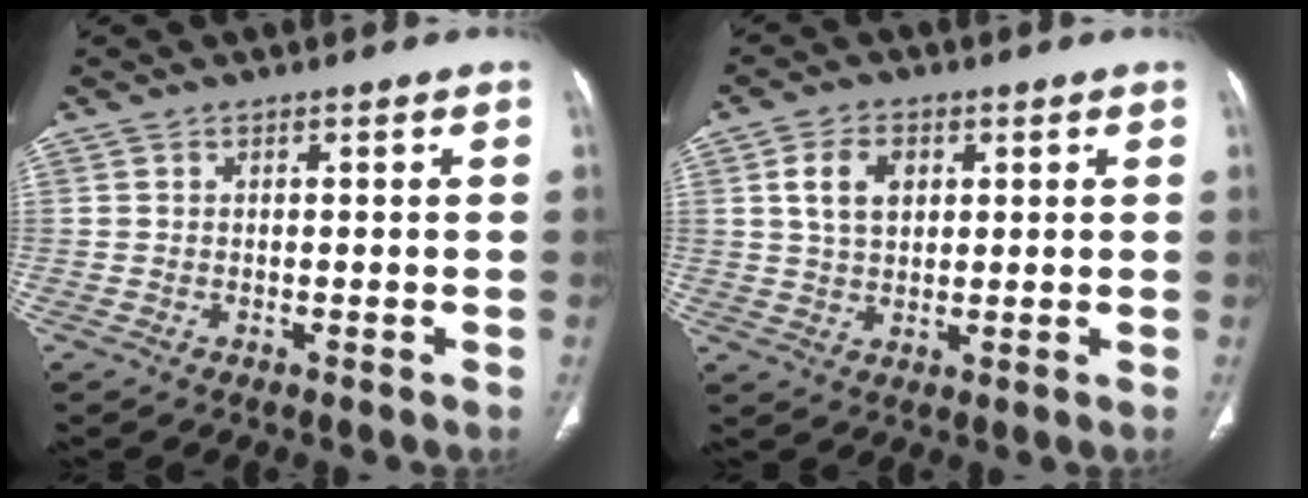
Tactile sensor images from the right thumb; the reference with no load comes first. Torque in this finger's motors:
{"motor_torque": [0.21, 0.25, 0.44, -0.40, 0.05]}